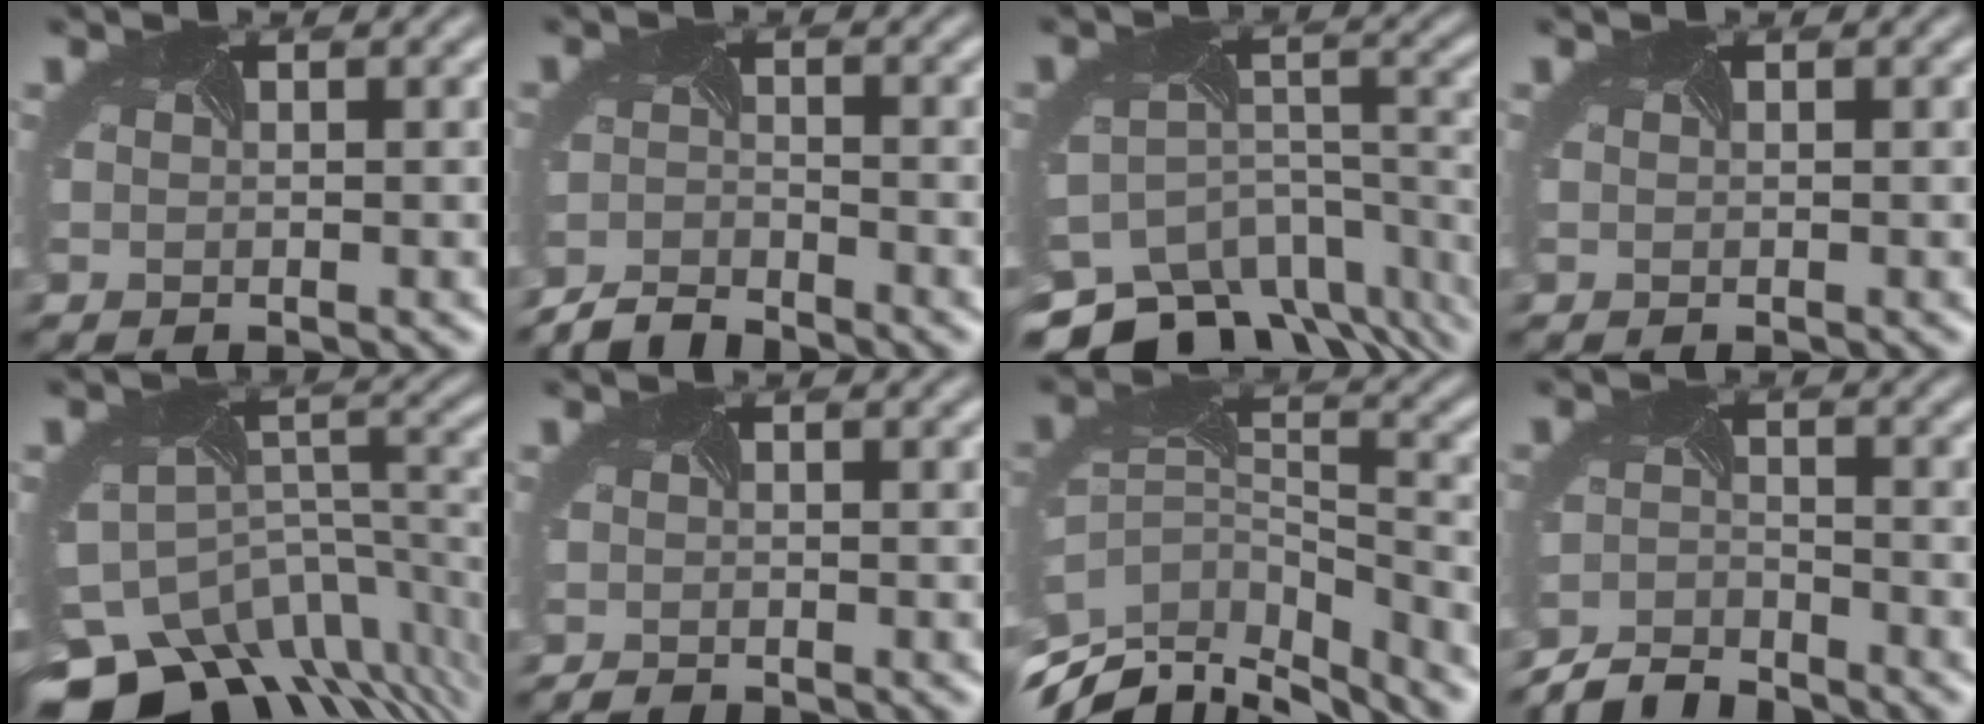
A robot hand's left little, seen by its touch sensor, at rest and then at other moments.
{"total": 3.6, "force": [-3.6, -0.1, -0.4], "torque": [-0.004, -0.004, -0.073]}
{"total": 12.7, "force": [-10.8, 5.9, 3.3], "torque": [-0.074, -0.008, -0.140]}
{"total": 0.0}
{"total": 12.0, "force": [-8.8, 6.7, 4.6], "torque": [-0.105, -0.026, -0.121]}
{"total": 1.6, "force": [-1.6, 0.2, -0.1], "torque": [-0.001, -0.008, -0.027]}
{"total": 11.0, "force": [-8.9, 4.6, 4.6], "torque": [-0.115, -0.003, -0.135]}
{"total": 4.5, "force": [-4.5, 0.1, -0.3], "torque": [-0.004, -0.005, -0.086]}